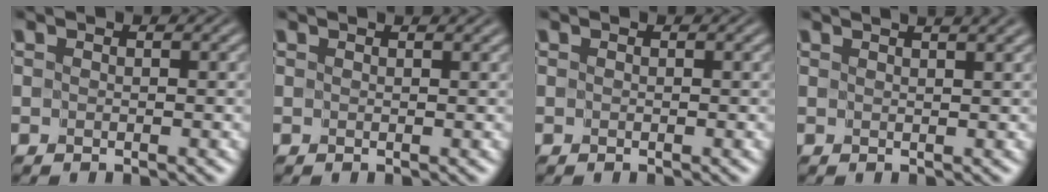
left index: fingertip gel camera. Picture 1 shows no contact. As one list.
[{"total": 0.9, "force": [0.8, 0.0, 0.4], "torque": [-0.005, -0.003, 0.009]}, {"total": 0.0}, {"total": 3.9, "force": [2.9, 1.3, 2.2], "torque": [-0.009, 0.021, 0.013]}]